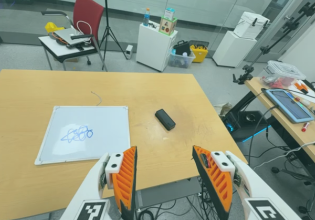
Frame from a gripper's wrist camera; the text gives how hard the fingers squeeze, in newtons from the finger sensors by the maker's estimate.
{"total": 0.0}